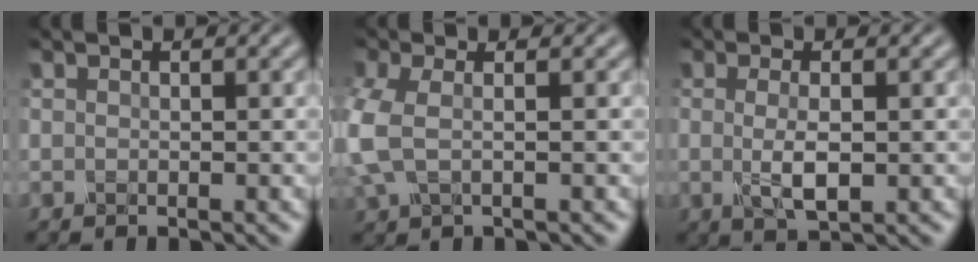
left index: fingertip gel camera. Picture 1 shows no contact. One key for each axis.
{"total": 4.2, "fx": -0.3, "fy": 2.1, "fz": 3.6, "tx": -0.106, "ty": -0.001, "tz": -0.009}
{"total": 3.1, "fx": -0.1, "fy": 0.9, "fz": 3.0, "tx": -0.061, "ty": -0.004, "tz": 0.000}